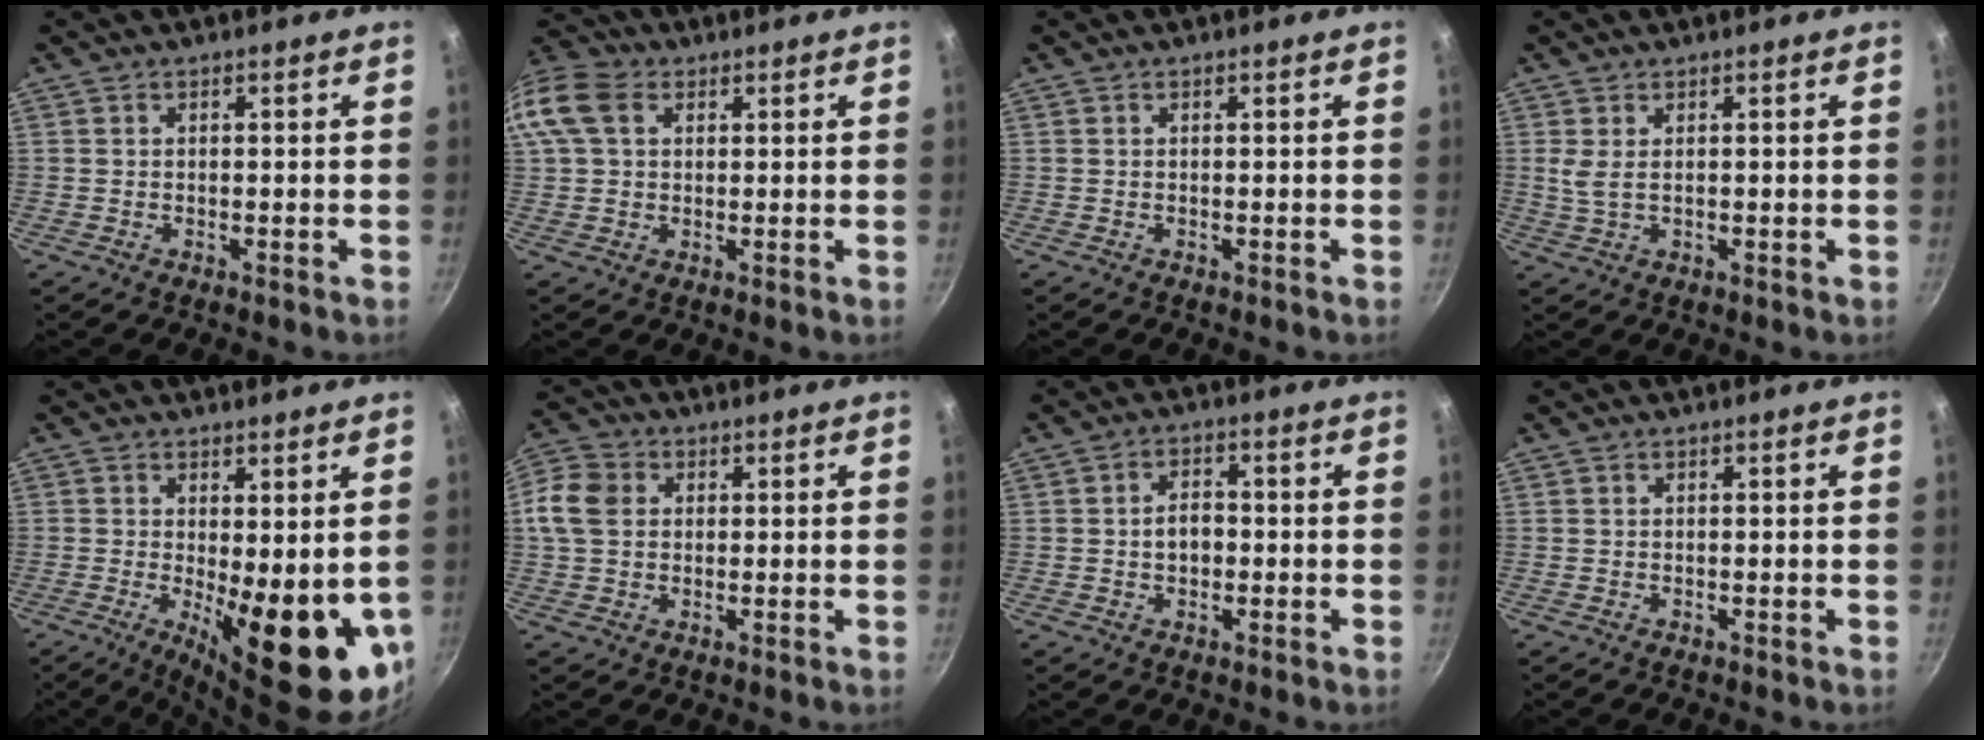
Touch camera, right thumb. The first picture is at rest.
{"total": 13.1, "force": [3.9, 9.6, 8.0], "torque": [-0.174, 0.026, 0.063]}
{"total": 0.0}
{"total": 2.7, "force": [0.7, 1.0, 2.4], "torque": [-0.049, -0.003, 0.017]}
{"total": 14.8, "force": [-1.5, 5.3, 13.7], "torque": [-0.158, -0.025, -0.005]}
{"total": 14.3, "force": [2.4, 11.7, 8.0], "torque": [-0.187, 0.028, 0.034]}
{"total": 4.5, "force": [-0.4, 3.2, 3.1], "torque": [-0.032, 0.014, -0.007]}
{"total": 0.0}